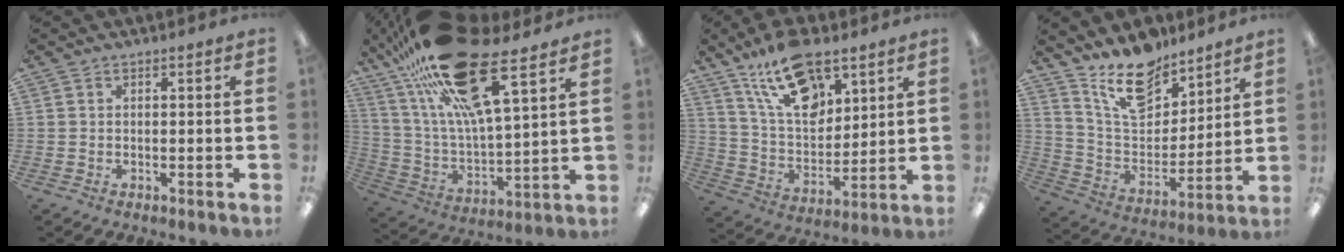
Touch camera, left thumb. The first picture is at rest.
{"total": 27.5, "force": [16.7, 9.0, 19.9], "torque": [-0.367, -0.073, 0.281]}
{"total": 17.9, "force": [11.5, 8.8, 10.6], "torque": [-0.183, -0.050, 0.204]}
{"total": 15.6, "force": [12.0, 7.2, 6.8], "torque": [-0.128, -0.072, 0.221]}